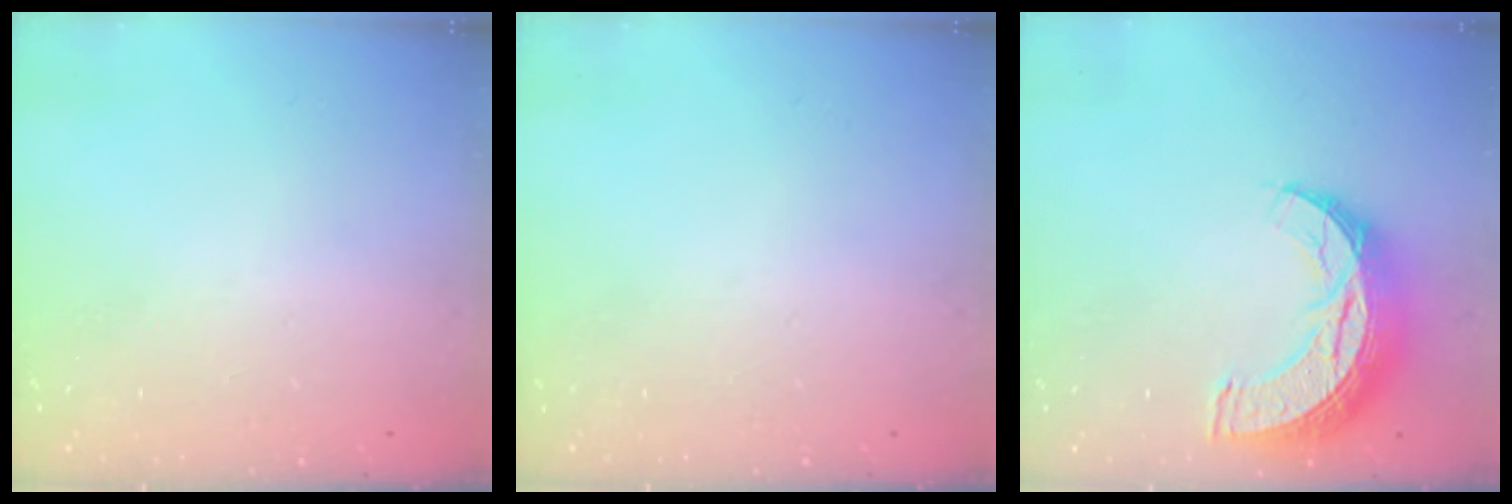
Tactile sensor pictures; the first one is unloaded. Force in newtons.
{"total": 0.0}
{"total": 12.7, "press": 12.7, "slide": 0.8}